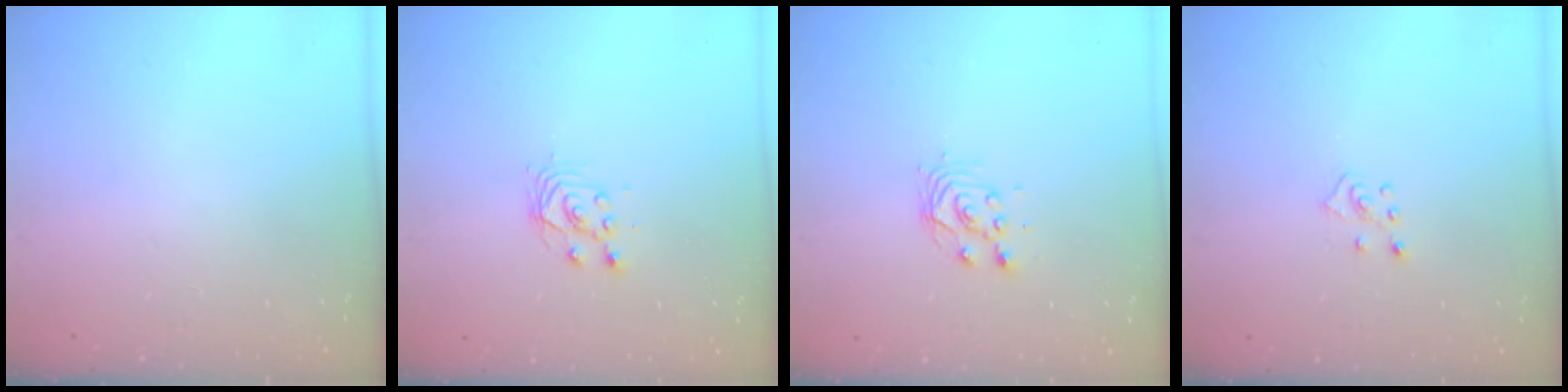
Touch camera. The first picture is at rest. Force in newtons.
{"total": 3.1, "press": 3.0, "slide": 0.3}
{"total": 4.4, "press": 4.4, "slide": 0.2}
{"total": 2.3, "press": 2.3, "slide": 0.5}